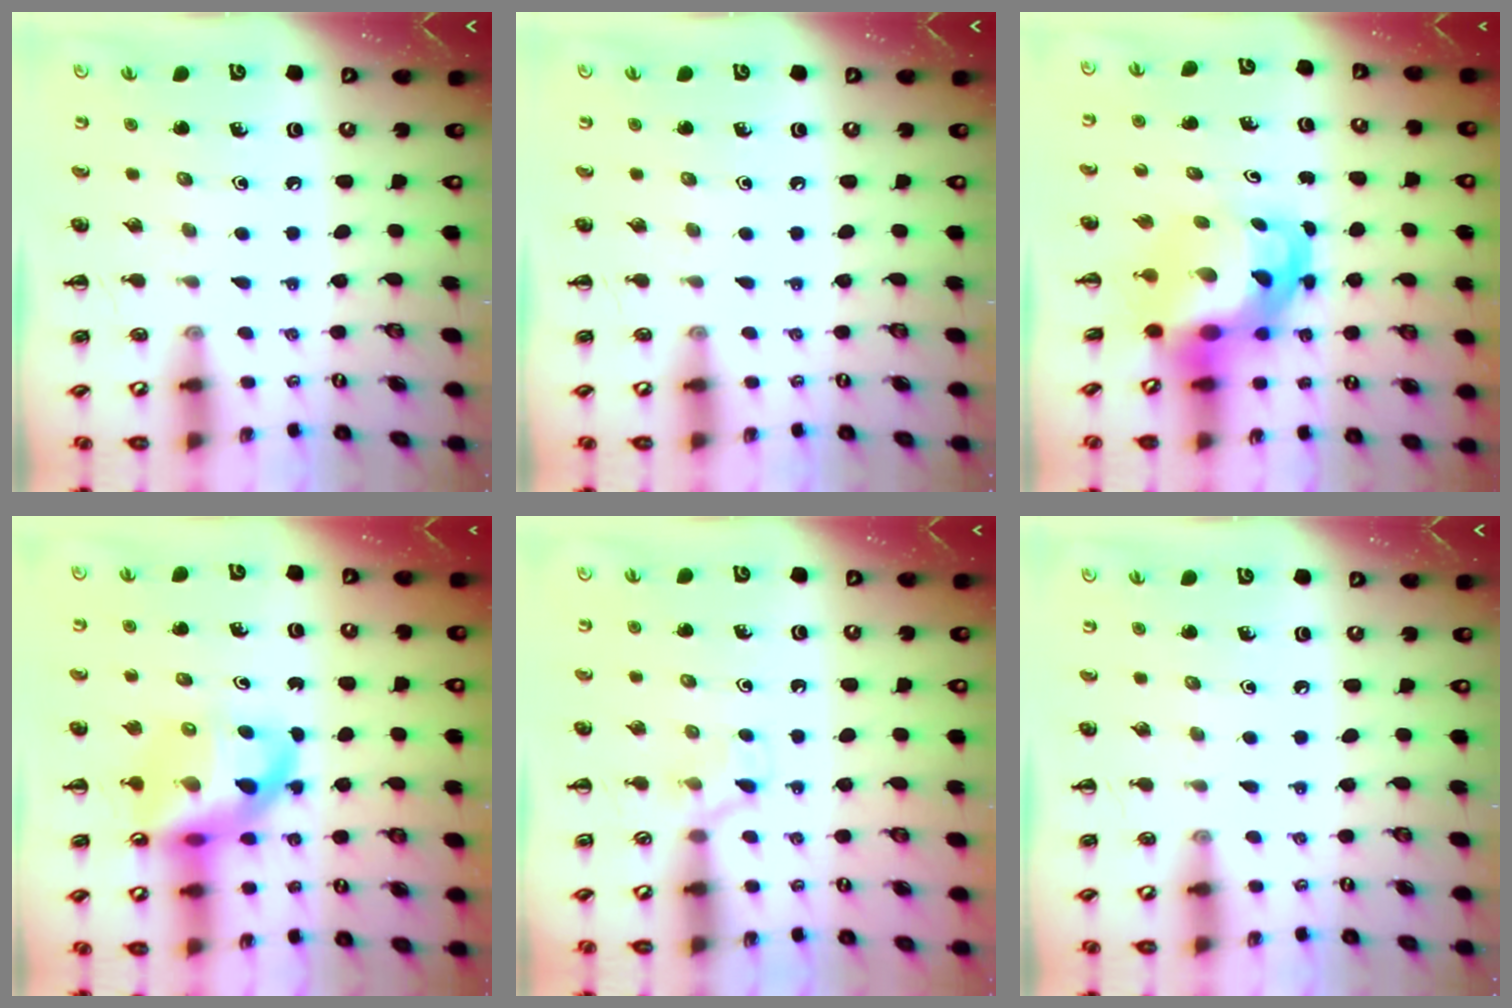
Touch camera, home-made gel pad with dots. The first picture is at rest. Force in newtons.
{"total": 0.0}
{"total": 6.3, "press": 6.0, "slide": 1.7}
{"total": 12.7, "press": 12.3, "slide": 3.3}
{"total": 4.4, "press": 4.1, "slide": 1.6}
{"total": 0.0}